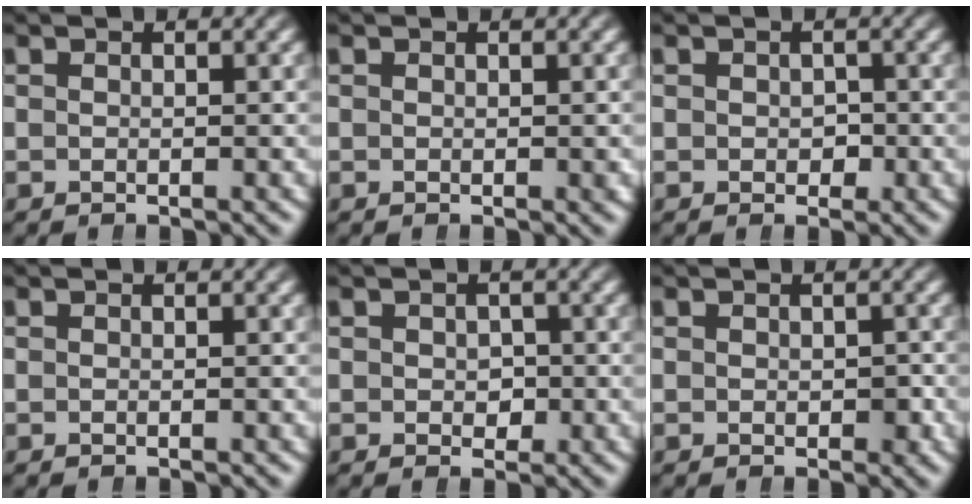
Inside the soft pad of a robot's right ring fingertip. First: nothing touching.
{"total": 0.0}
{"total": 1.0, "force": [-0.3, 0.9, 0.2], "torque": [0.000, -0.001, -0.007]}
{"total": 0.0}
{"total": 1.3, "force": [-0.2, 1.2, 0.3], "torque": [-0.004, -0.003, -0.004]}
{"total": 0.9, "force": [-0.1, 0.7, 0.5], "torque": [-0.009, -0.005, 0.001]}